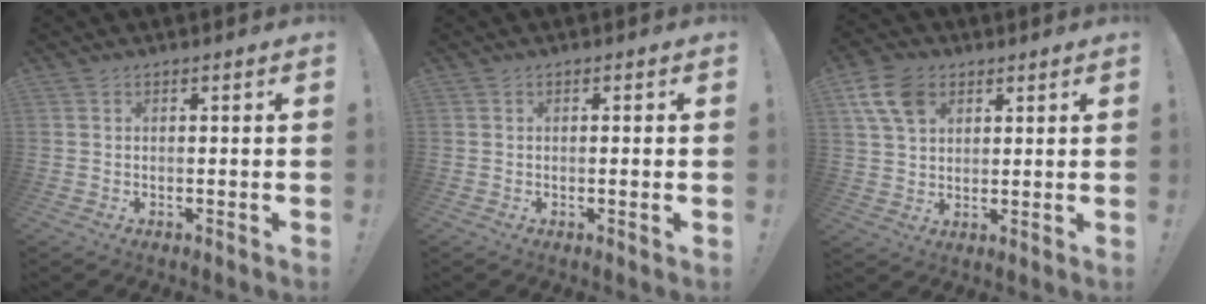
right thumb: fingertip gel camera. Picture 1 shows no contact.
{"total": 1.6, "force": [-0.4, -0.3, 1.5], "torque": [-0.023, -0.002, -0.009]}
{"total": 10.8, "force": [5.1, 7.3, 6.1], "torque": [-0.113, -0.006, 0.100]}